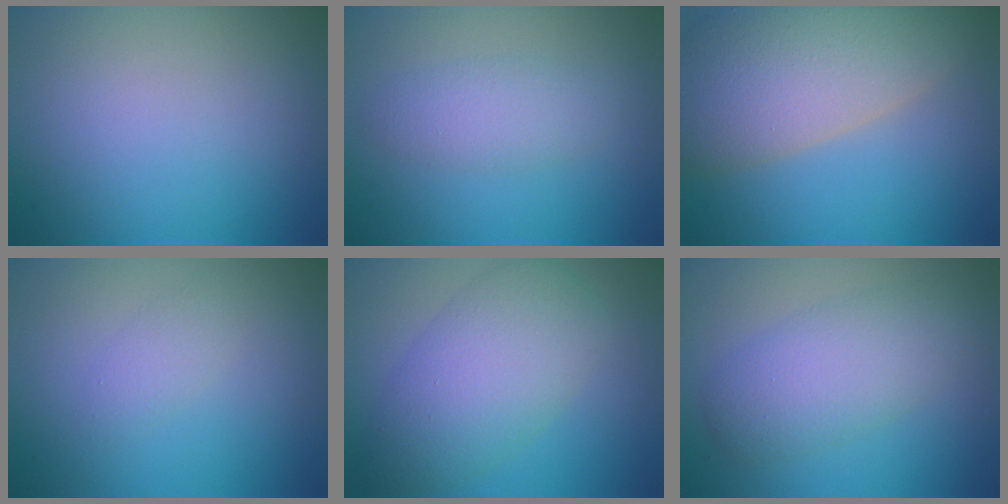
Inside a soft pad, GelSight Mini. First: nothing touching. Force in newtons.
{"total": 2.7, "press": 2.7, "slide": 0.1}
{"total": 11.8, "press": 11.7, "slide": 1.0}
{"total": 1.4, "press": 1.4, "slide": 0.1}
{"total": 6.9, "press": 6.9, "slide": 0.3}
{"total": 4.7, "press": 4.7, "slide": 0.2}